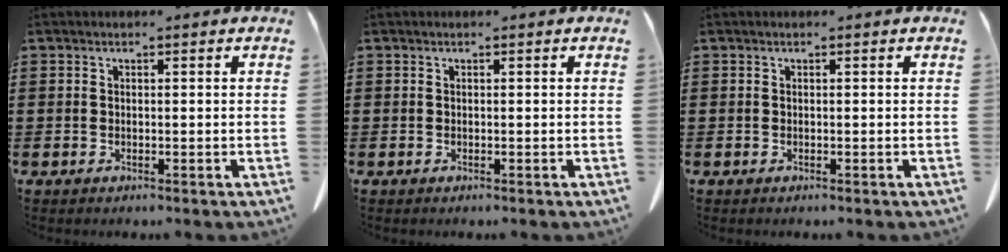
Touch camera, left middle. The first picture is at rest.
{"total": 0.0}
{"total": 0.0}